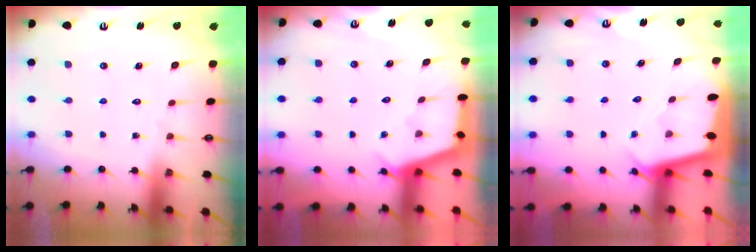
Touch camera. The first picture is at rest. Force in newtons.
{"total": 2.8, "press": 2.8, "slide": 0.6}
{"total": 1.9, "press": 1.9, "slide": 0.0}